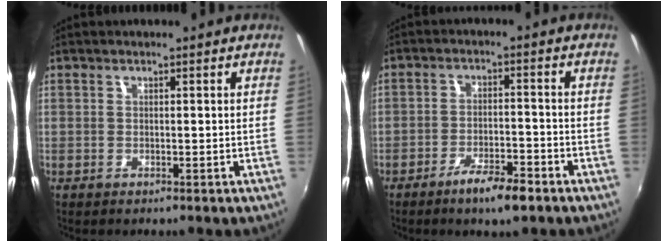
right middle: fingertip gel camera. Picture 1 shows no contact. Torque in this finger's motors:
{"motor_torque": [0.85, -0.80, 0.48, 0.15]}